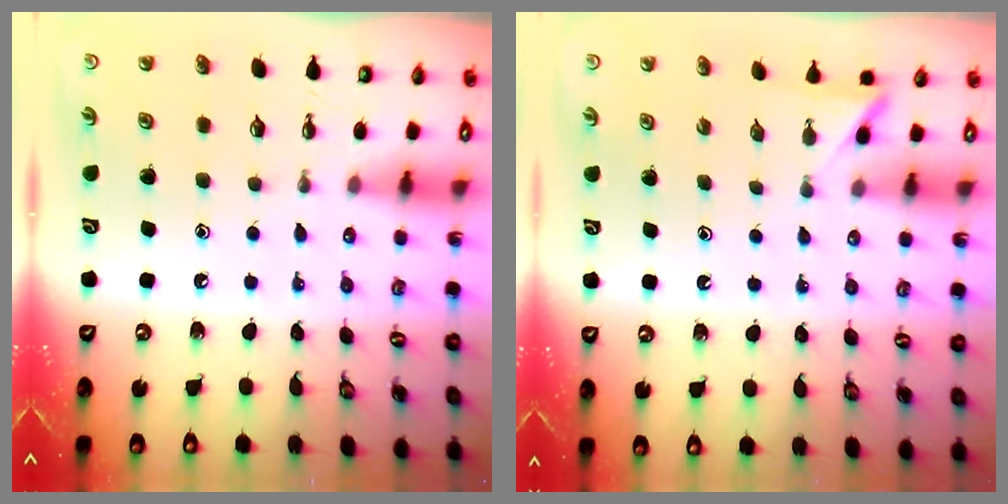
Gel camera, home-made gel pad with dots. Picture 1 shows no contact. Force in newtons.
{"total": 2.5, "press": 2.5, "slide": 0.3}